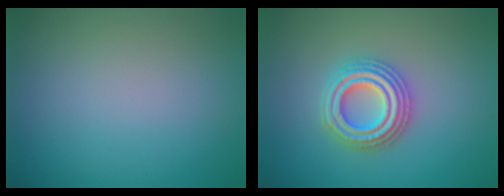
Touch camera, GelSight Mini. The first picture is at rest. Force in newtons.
{"total": 4.3, "press": 4.2, "slide": 0.7}